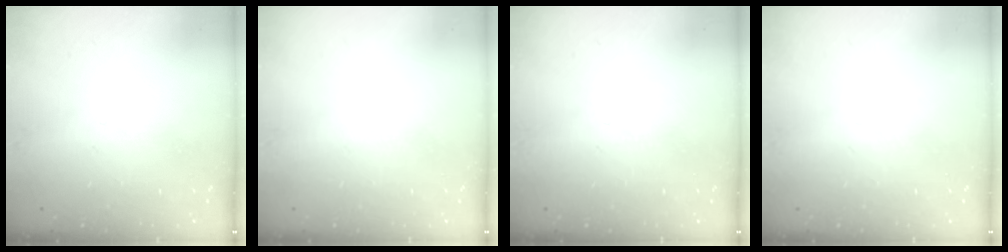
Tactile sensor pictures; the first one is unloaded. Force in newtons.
{"total": 0.0}
{"total": 0.0}
{"total": 0.0}